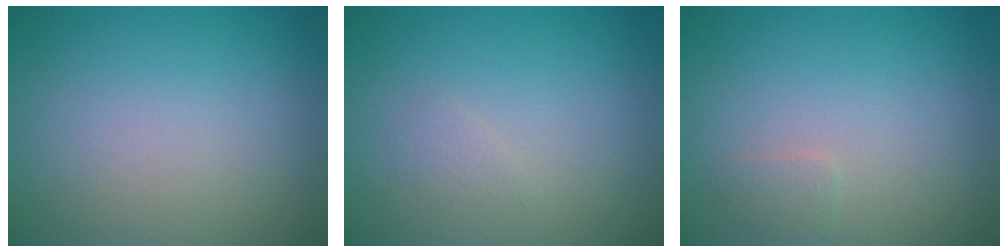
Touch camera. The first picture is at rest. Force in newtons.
{"total": 0.8, "press": 0.8, "slide": 0.1}
{"total": 0.9, "press": 0.9, "slide": 0.1}